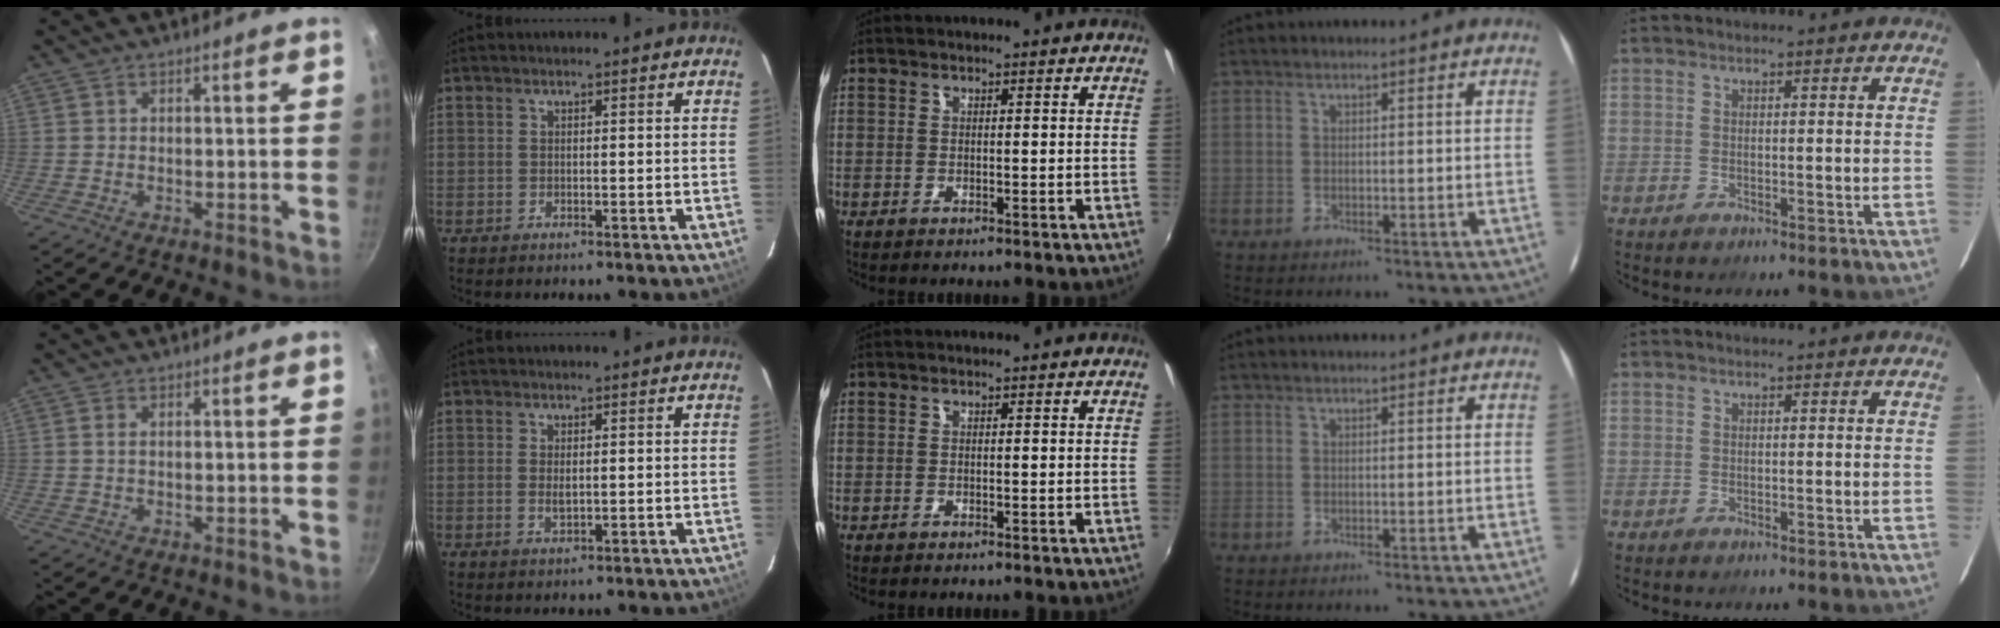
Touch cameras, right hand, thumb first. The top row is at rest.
{"thumb": {"total": 1.2, "force": [0.3, 0.6, 0.9], "torque": [-0.019, 0.001, 0.004]}, "index": {"total": 2.1, "force": [0.1, 0.9, 1.9], "torque": [-0.036, -0.002, 0.004]}}